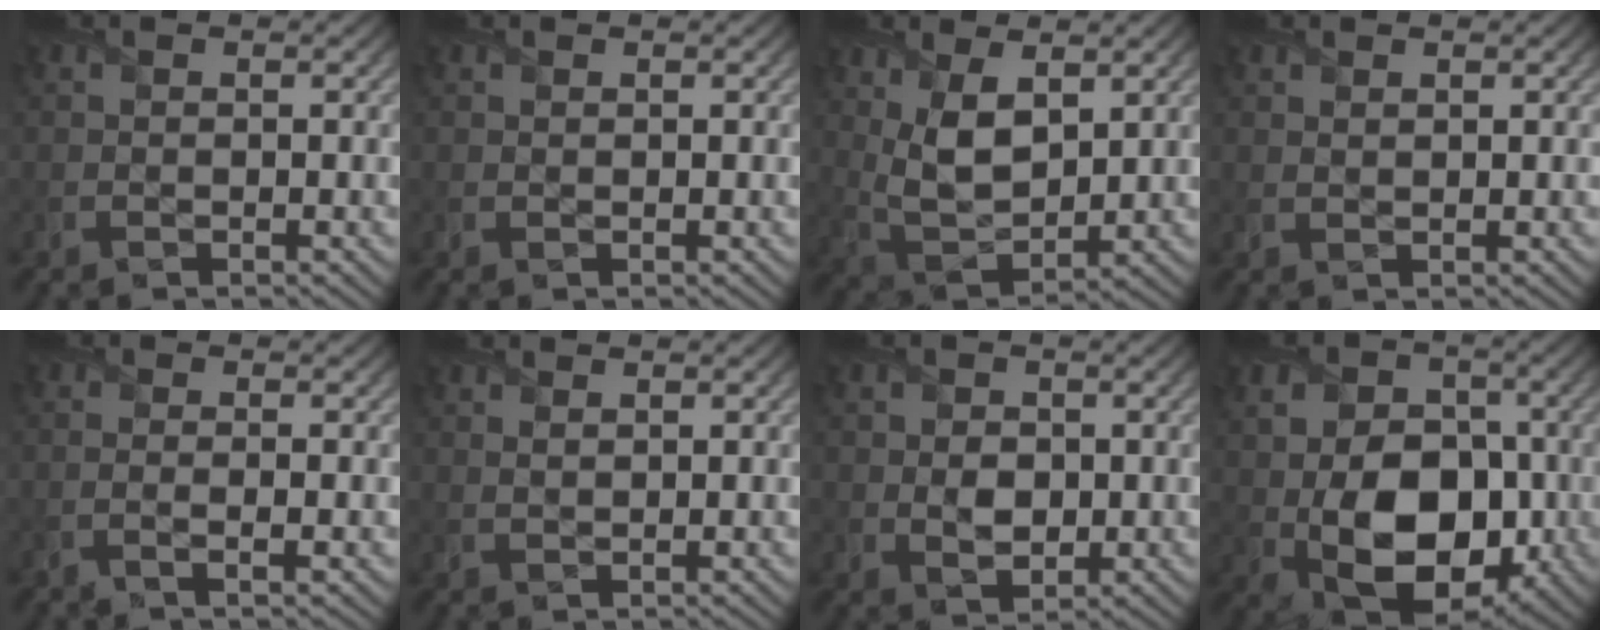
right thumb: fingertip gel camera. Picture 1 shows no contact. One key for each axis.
{"total": 0.0}
{"total": 8.0, "fx": 2.6, "fy": 4.3, "fz": 6.2, "tx": -0.144, "ty": -0.005, "tz": 0.054}
{"total": 0.7, "fx": 0.6, "fy": 0.2, "fz": 0.2, "tx": -0.008, "ty": -0.001, "tz": 0.015}
{"total": 1.9, "fx": -0.5, "fy": 0.4, "fz": 1.8, "tx": -0.032, "ty": 0.003, "tz": -0.014}
{"total": 0.9, "fx": 0.7, "fy": 0.4, "fz": 0.4, "tx": -0.016, "ty": -0.002, "tz": 0.019}
{"total": 3.6, "fx": 0.1, "fy": 2.8, "fz": 2.2, "tx": -0.046, "ty": -0.006, "tz": -0.003}
{"total": 14.7, "fx": -2.1, "fy": 10.3, "fz": 10.2, "tx": -0.166, "ty": -0.019, "tz": -0.035}